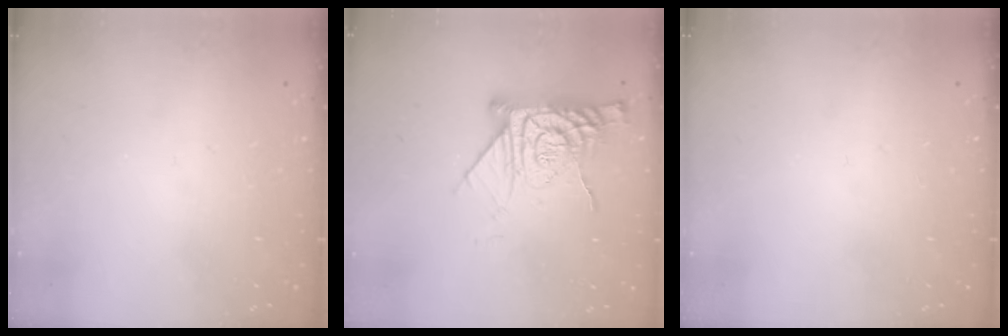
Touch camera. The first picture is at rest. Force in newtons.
{"total": 15.5, "press": 15.4, "slide": 1.2}
{"total": 0.0}